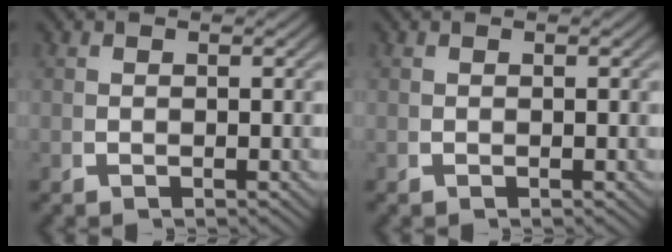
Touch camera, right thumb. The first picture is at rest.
{"total": 0.0}